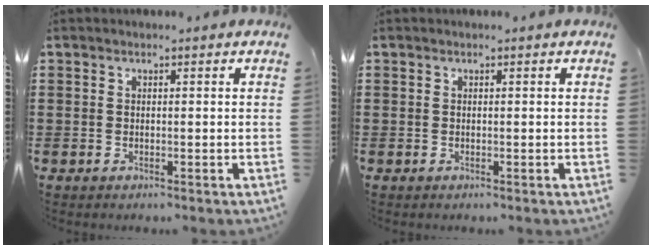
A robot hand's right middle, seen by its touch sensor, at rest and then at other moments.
{"total": 0.0}